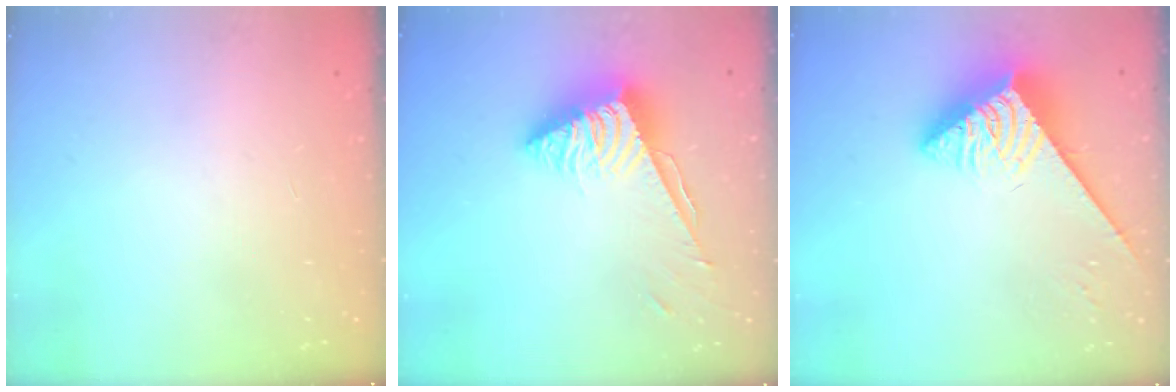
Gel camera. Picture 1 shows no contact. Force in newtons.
{"total": 8.2, "press": 8.2, "slide": 0.6}
{"total": 4.4, "press": 4.4, "slide": 0.7}